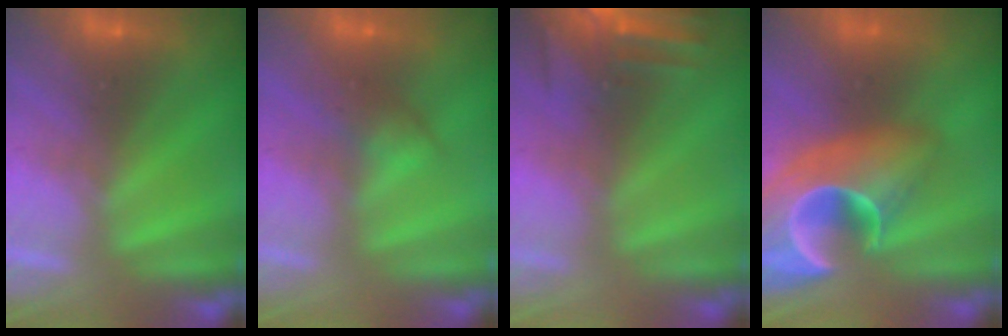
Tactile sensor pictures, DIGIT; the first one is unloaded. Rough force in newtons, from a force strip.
{"total": 2.9}
{"total": 9.7}
{"total": 7.9}